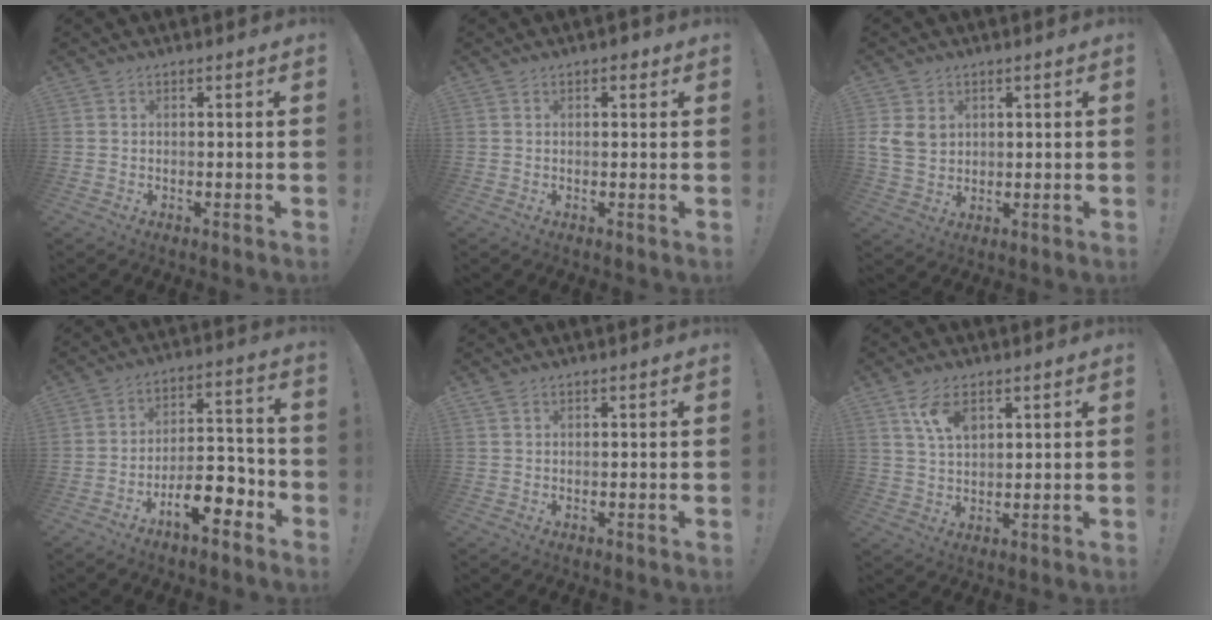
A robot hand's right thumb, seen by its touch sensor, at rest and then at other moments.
{"total": 1.4, "force": [0.8, 1.0, 0.7], "torque": [-0.007, 0.000, 0.012]}
{"total": 7.1, "force": [2.5, 5.9, 3.2], "torque": [-0.057, -0.004, 0.051]}
{"total": 12.9, "force": [-7.6, 5.1, 9.2], "torque": [-0.121, 0.052, -0.124]}
{"total": 0.7, "force": [0.5, 0.3, 0.4], "torque": [-0.008, 0.001, 0.009]}
{"total": 7.5, "force": [3.9, 4.0, 4.9], "torque": [-0.081, -0.014, 0.072]}